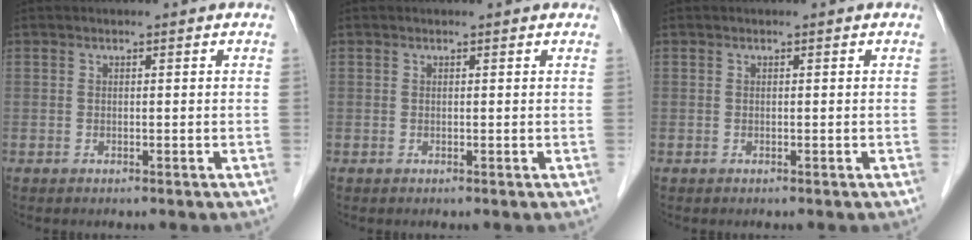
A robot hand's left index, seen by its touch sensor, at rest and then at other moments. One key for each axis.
{"total": 0.9, "fx": 0.8, "fy": 0.1, "fz": 0.3, "tx": -0.011, "ty": 0.001, "tz": 0.004}
{"total": 0.0}